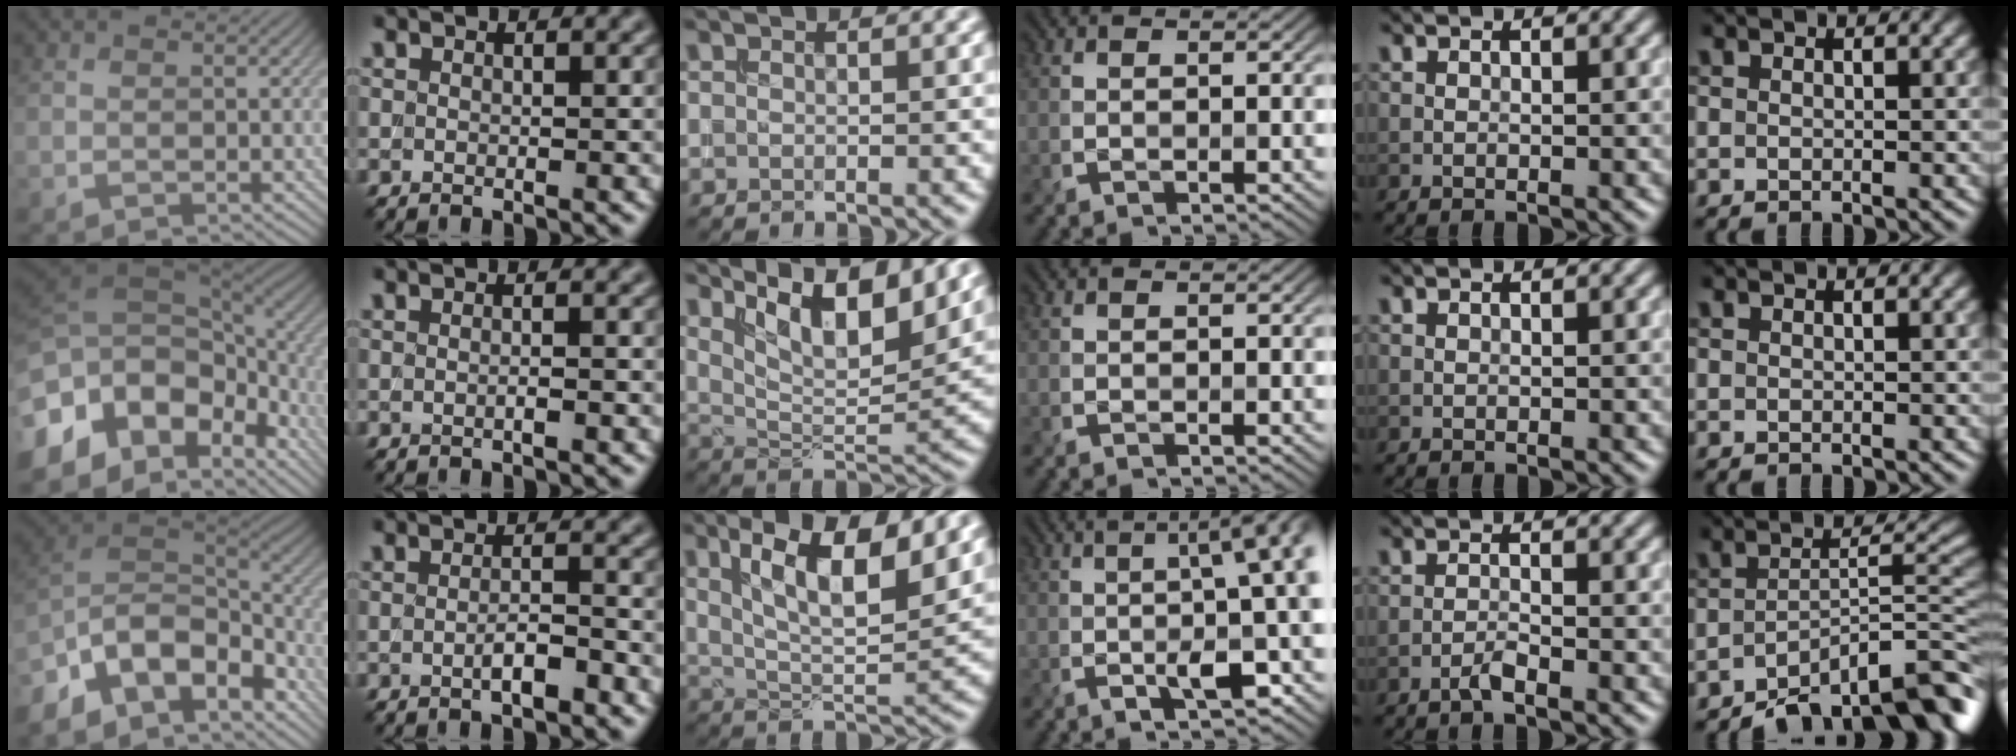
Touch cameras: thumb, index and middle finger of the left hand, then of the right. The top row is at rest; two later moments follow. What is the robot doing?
{"motion": "extract", "object": "backpack"}